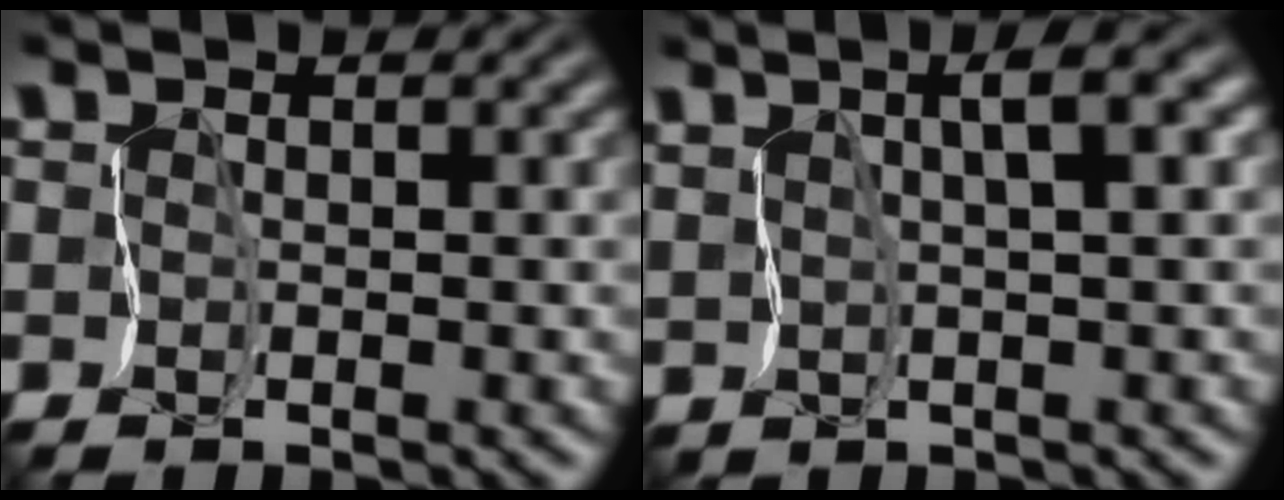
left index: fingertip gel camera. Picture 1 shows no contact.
{"total": 3.2, "force": [1.4, 0.4, 2.8], "torque": [-0.051, 0.011, 0.026]}